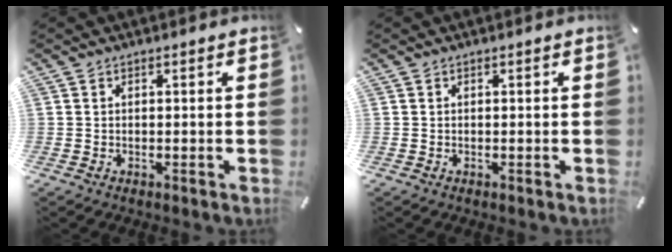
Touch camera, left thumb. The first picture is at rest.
{"total": 0.0}